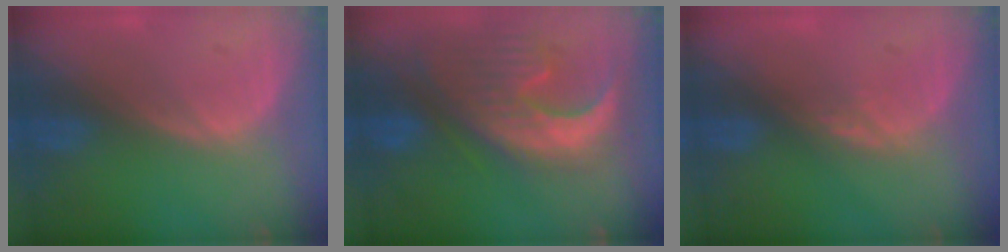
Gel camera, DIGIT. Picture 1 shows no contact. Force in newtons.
{"total": 13.5, "press": 11.4, "slide": 7.2}
{"total": 2.0, "press": 1.5, "slide": 1.3}